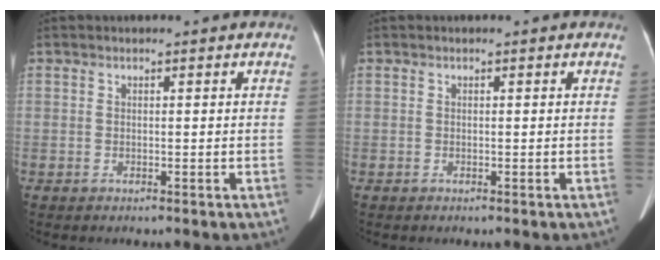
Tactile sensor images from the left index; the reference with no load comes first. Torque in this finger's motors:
{"motor_torque": [-0.11, -0.15, -0.02, 0.00]}